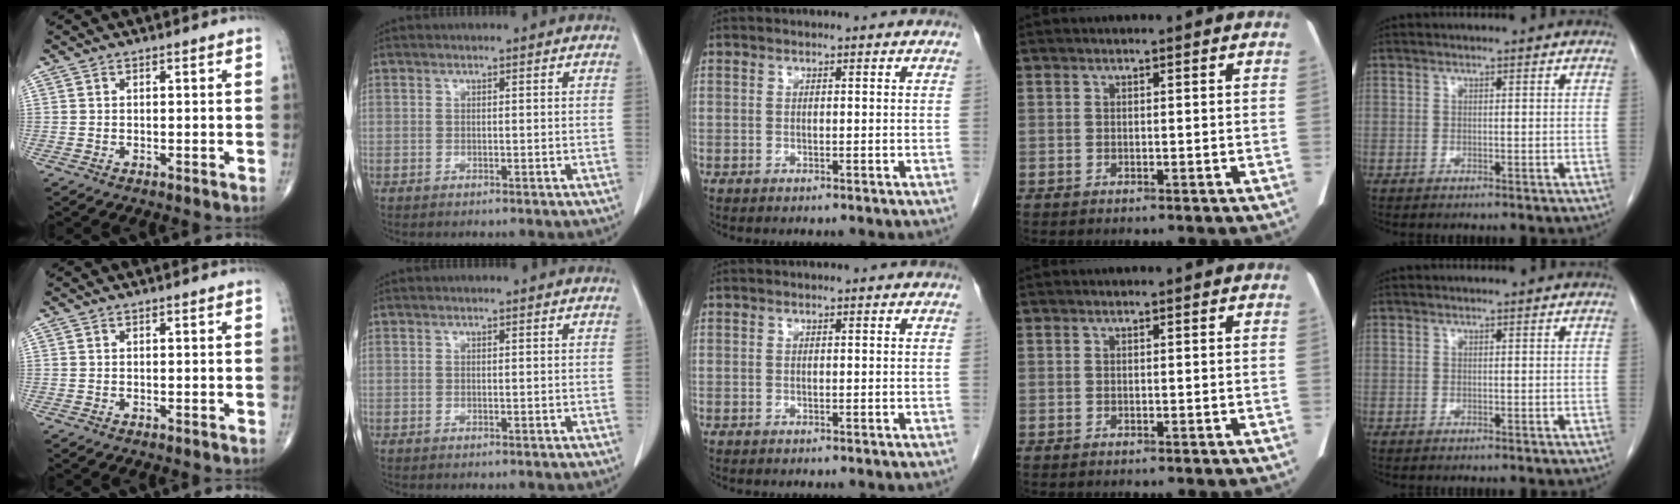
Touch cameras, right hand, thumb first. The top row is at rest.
{}